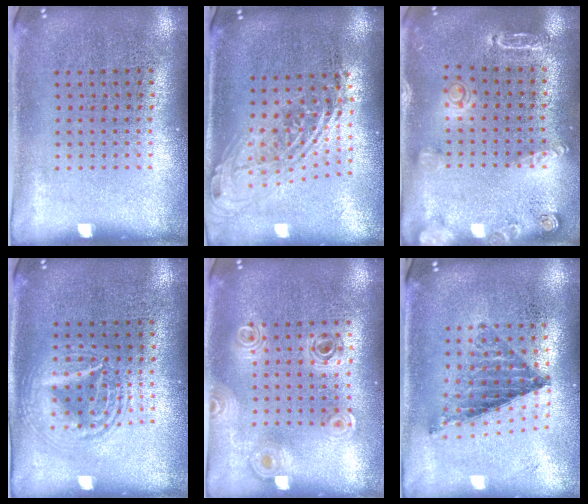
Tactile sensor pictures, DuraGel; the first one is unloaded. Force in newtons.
{"total": 1.9, "press": 1.5, "slide": 1.3}
{"total": 1.8, "press": 1.8, "slide": 0.1}
{"total": 2.9, "press": 2.8, "slide": 0.4}
{"total": 0.8, "press": 0.8, "slide": 0.2}
{"total": 0.8, "press": 0.8, "slide": 0.1}